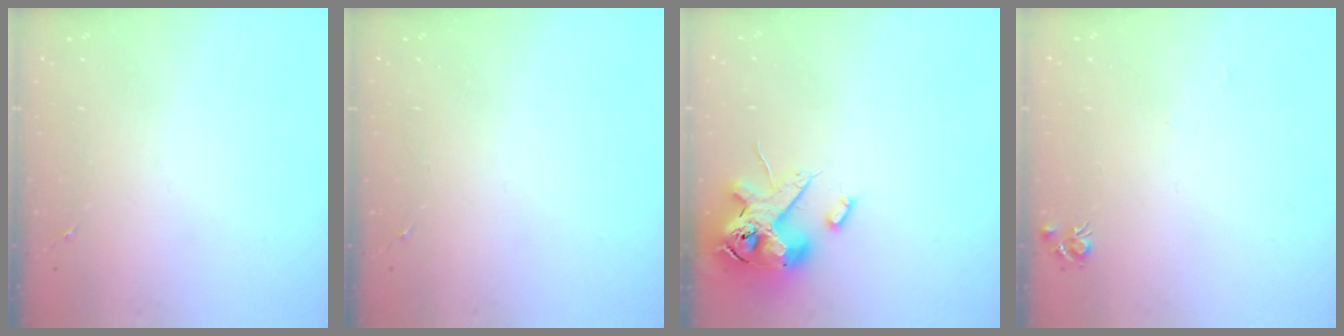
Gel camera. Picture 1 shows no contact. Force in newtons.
{"total": 0.0}
{"total": 15.3, "press": 15.1, "slide": 2.6}
{"total": 5.1, "press": 5.0, "slide": 0.7}